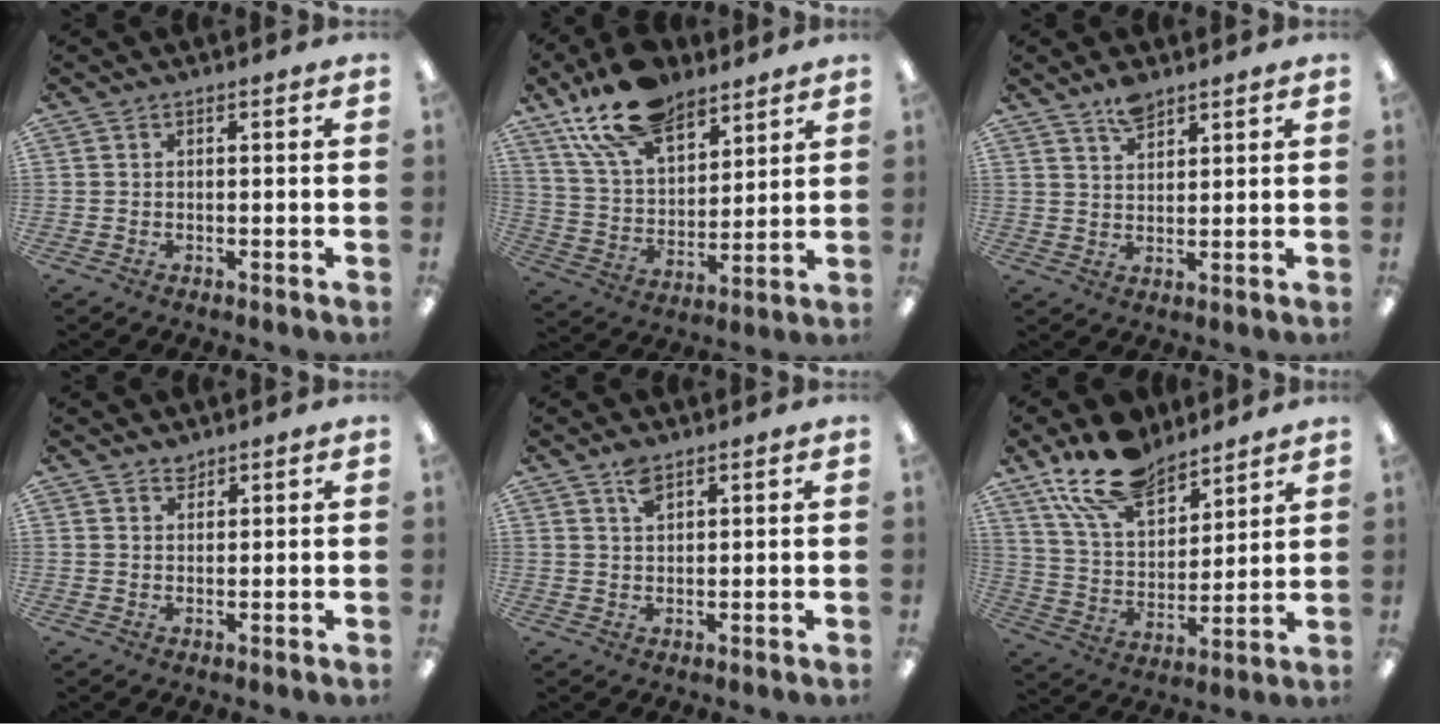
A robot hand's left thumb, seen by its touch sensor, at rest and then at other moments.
{"total": 18.2, "force": [12.7, 9.2, 9.3], "torque": [-0.175, -0.057, 0.232]}
{"total": 4.8, "force": [4.0, 1.8, 2.0], "torque": [-0.030, -0.020, 0.071]}
{"total": 1.8, "force": [1.7, 0.5, 0.0], "torque": [0.006, -0.007, 0.032]}
{"total": 3.3, "force": [2.4, 1.5, 1.9], "torque": [-0.036, -0.003, 0.042]}
{"total": 17.6, "force": [13.1, 8.5, 8.1], "torque": [-0.150, -0.068, 0.241]}